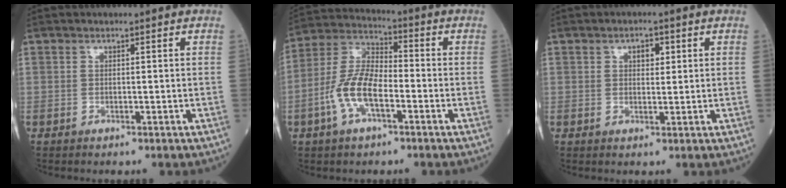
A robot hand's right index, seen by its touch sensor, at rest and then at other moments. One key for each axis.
{"total": 10.0, "fx": -3.3, "fy": 4.0, "fz": 8.6, "tx": -0.191, "ty": 0.013, "tz": -0.069}
{"total": 2.5, "fx": 1.0, "fy": 1.3, "fz": 1.9, "tx": -0.029, "ty": 0.003, "tz": 0.015}